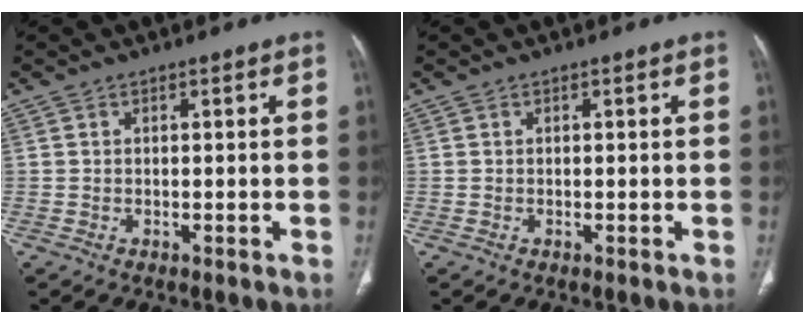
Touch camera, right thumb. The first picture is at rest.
{"total": 0.0}